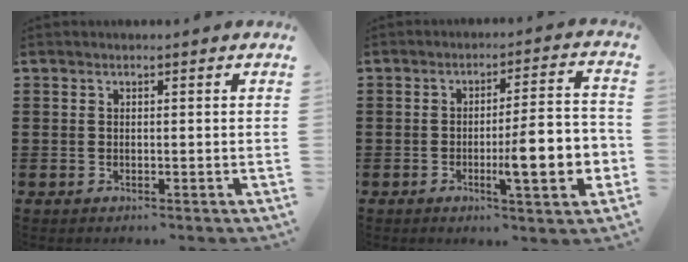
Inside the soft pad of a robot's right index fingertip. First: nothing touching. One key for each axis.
{"total": 10.1, "fx": -2.6, "fy": 1.8, "fz": 9.6, "tx": -0.138, "ty": -0.007, "tz": -0.044}